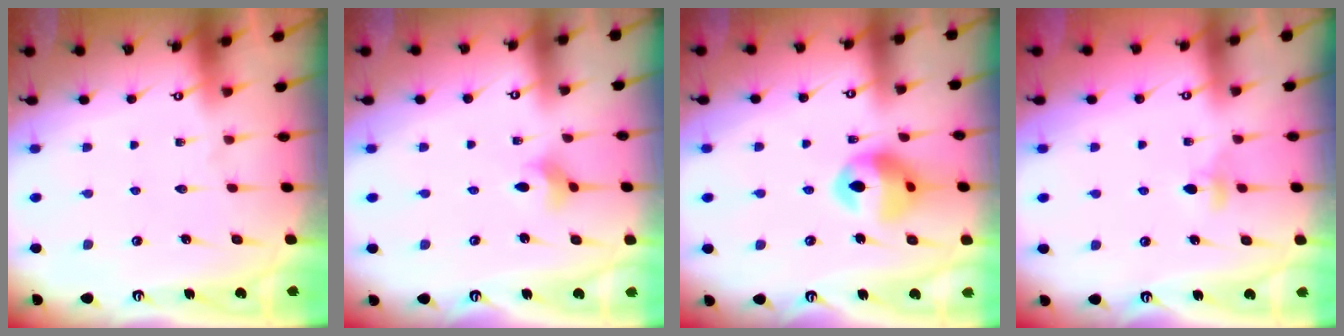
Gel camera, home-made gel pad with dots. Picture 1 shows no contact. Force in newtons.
{"total": 2.9, "press": 2.9, "slide": 0.7}
{"total": 12.1, "press": 12.1, "slide": 1.2}
{"total": 3.8, "press": 3.7, "slide": 0.7}